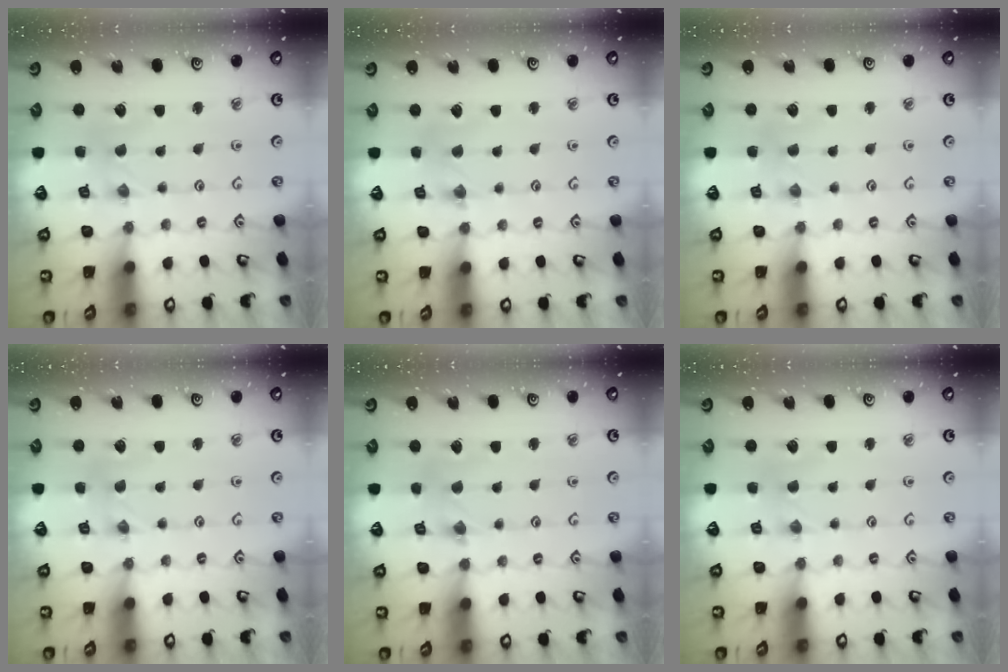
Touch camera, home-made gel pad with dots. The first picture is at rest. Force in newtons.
{"total": 1.3, "press": 1.3, "slide": 0.3}
{"total": 2.4, "press": 2.4, "slide": 0.3}
{"total": 0.0}
{"total": 1.5, "press": 1.5, "slide": 0.2}
{"total": 0.7, "press": 0.7, "slide": 0.2}